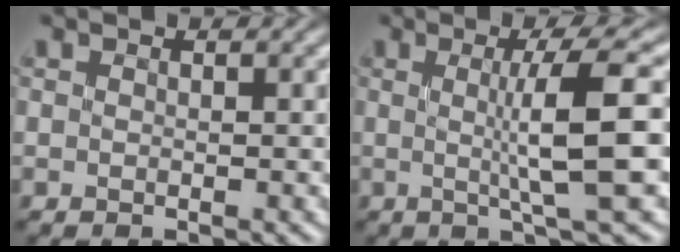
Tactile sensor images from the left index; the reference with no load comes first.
{"total": 6.5, "force": [0.0, 0.9, 6.5], "torque": [-0.101, 0.004, 0.004]}